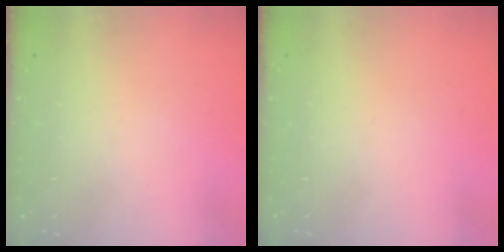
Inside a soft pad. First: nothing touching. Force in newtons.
{"total": 0.0}